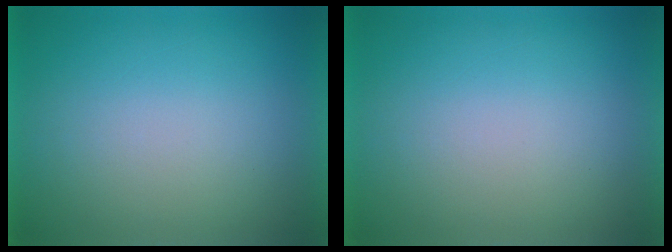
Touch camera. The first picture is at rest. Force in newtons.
{"total": 1.4}